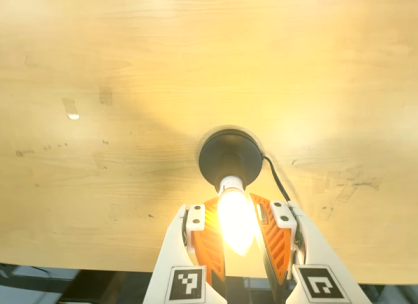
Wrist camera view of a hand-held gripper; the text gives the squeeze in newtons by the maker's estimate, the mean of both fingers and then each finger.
{"total": 15.0, "left": 14.6, "right": 15.5}